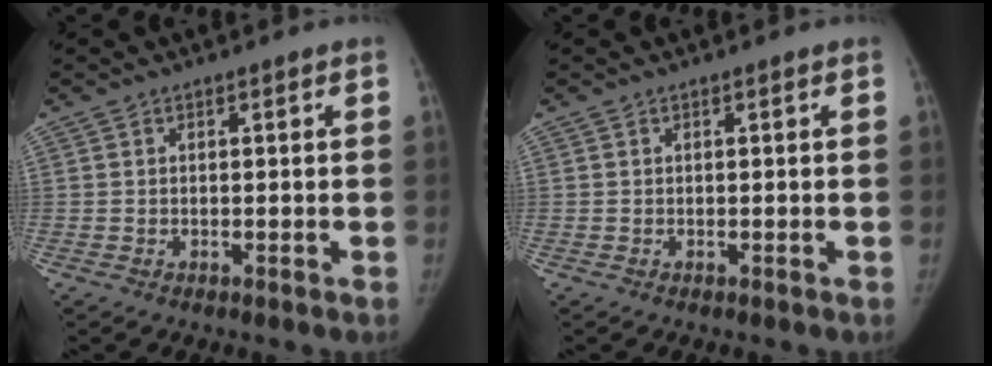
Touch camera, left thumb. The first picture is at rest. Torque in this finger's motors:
{"motor_torque": [0.00, 0.00, 0.02, -0.02, 0.00]}